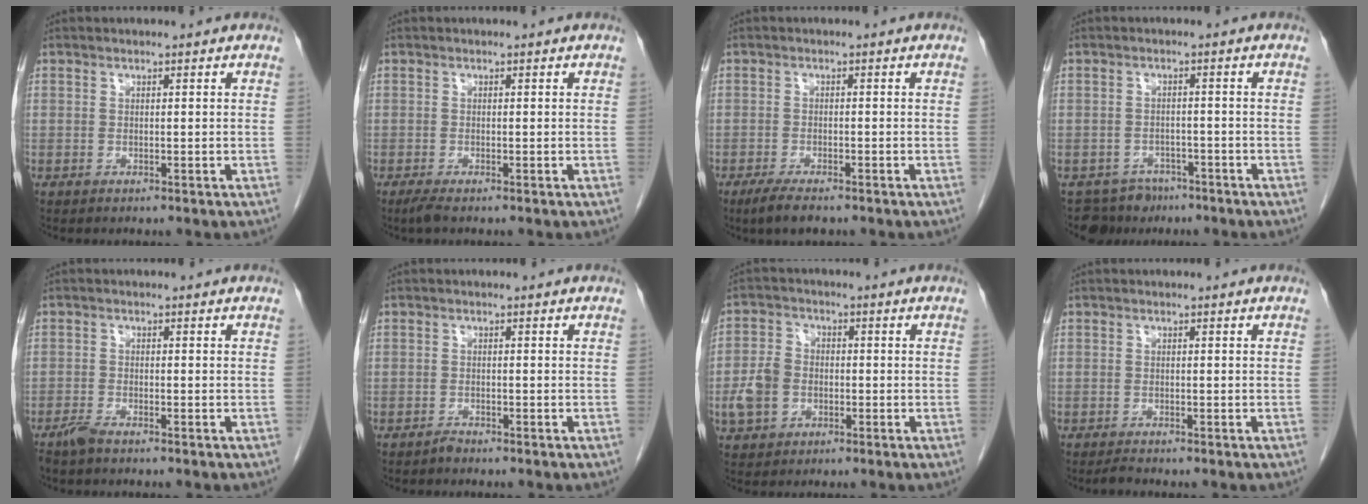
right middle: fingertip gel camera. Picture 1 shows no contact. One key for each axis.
{"total": 1.3, "fx": -0.9, "fy": 0.0, "fz": 0.8, "tx": -0.026, "ty": -0.007, "tz": -0.022}
{"total": 3.8, "fx": -2.8, "fy": 0.8, "fz": 2.5, "tx": -0.051, "ty": -0.008, "tz": -0.048}
{"total": 4.6, "fx": -3.7, "fy": 2.8, "fz": -0.2, "tx": 0.010, "ty": 0.005, "tz": -0.056}
{"total": 1.9, "fx": -1.7, "fy": 0.2, "fz": 0.9, "tx": -0.027, "ty": -0.004, "tz": -0.034}
{"total": 0.8, "fx": -0.8, "fy": 0.1, "fz": 0.0, "tx": 0.000, "ty": -0.001, "tz": -0.015}
{"total": 5.8, "fx": -1.6, "fy": 4.6, "fz": 3.2, "tx": -0.083, "ty": 0.010, "tz": -0.029}
{"total": 1.0, "fx": -0.9, "fy": -0.1, "fz": 0.2, "tx": -0.010, "ty": -0.005, "tz": -0.017}